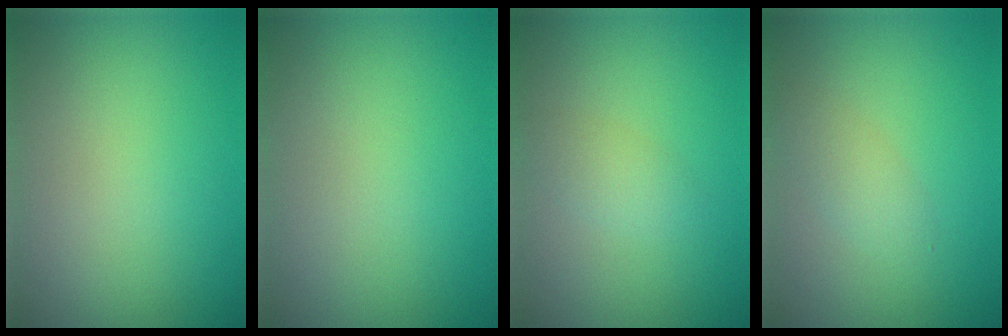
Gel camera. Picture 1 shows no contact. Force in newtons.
{"total": 0.0}
{"total": 1.6, "press": 1.6, "slide": 0.1}
{"total": 1.8, "press": 1.8, "slide": 0.1}